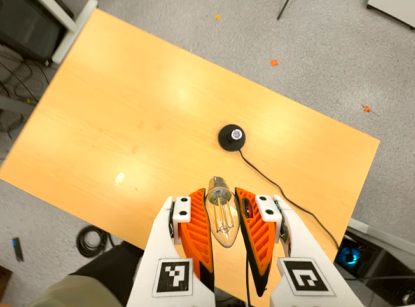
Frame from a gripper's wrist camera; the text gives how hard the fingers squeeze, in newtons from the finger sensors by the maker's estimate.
{"total": 18.7, "left": 20.6, "right": 16.9}